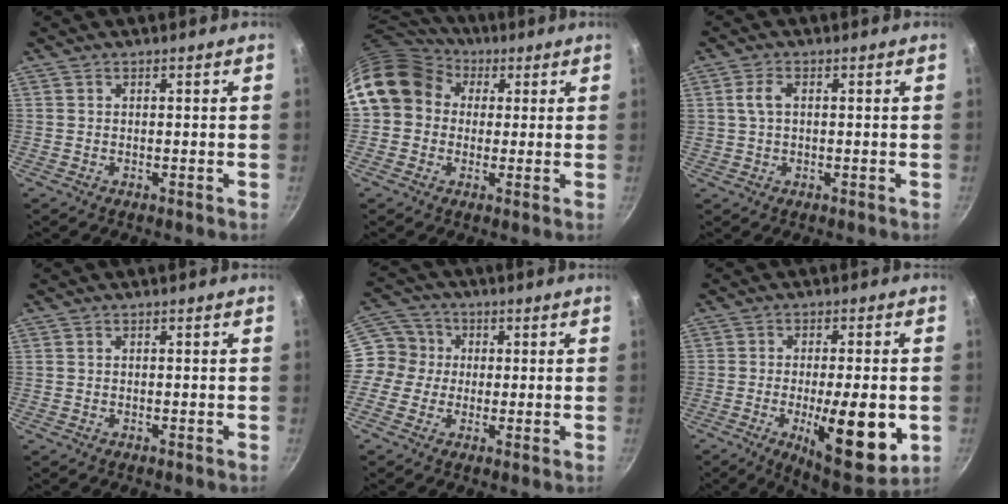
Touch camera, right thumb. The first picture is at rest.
{"total": 14.6, "force": [2.9, 12.2, 7.3], "torque": [-0.114, 0.032, 0.036]}
{"total": 3.4, "force": [0.7, 1.8, 2.8], "torque": [-0.057, 0.009, 0.012]}
{"total": 0.0}
{"total": 7.3, "force": [0.6, 6.9, 2.3], "torque": [-0.005, 0.017, -0.010]}
{"total": 16.0, "force": [-3.7, 5.0, 14.8], "torque": [-0.201, 0.000, -0.048]}